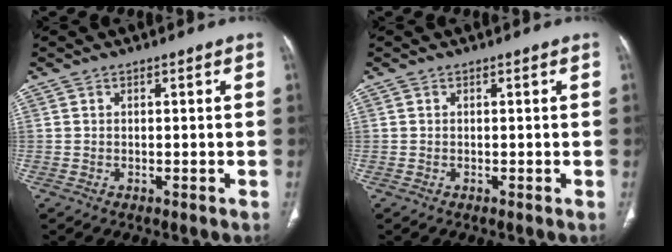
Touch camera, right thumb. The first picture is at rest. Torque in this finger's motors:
{"motor_torque": [-0.09, -0.02, 0.28, 0.07, -0.04]}